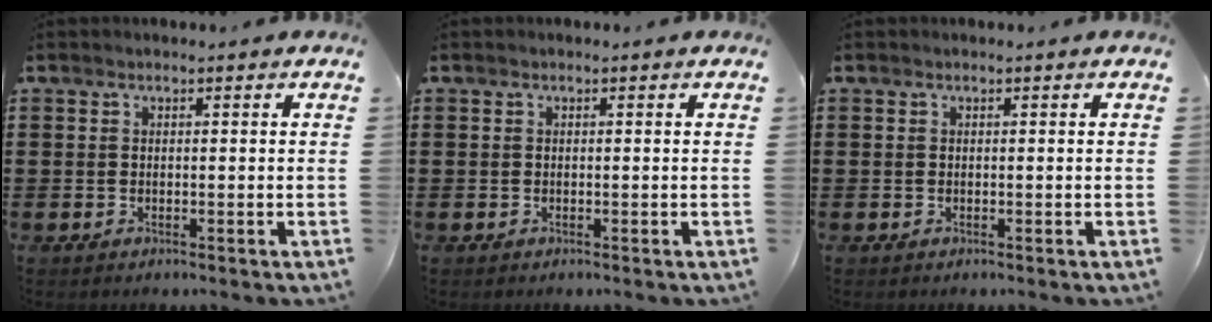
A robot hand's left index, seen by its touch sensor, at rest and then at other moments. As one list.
[{"total": 0.0}, {"total": 0.0}]